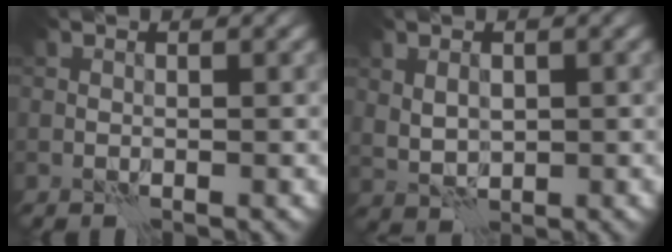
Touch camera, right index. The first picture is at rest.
{"total": 2.6, "force": [0.1, 1.7, 1.9], "torque": [-0.038, -0.004, 0.007]}